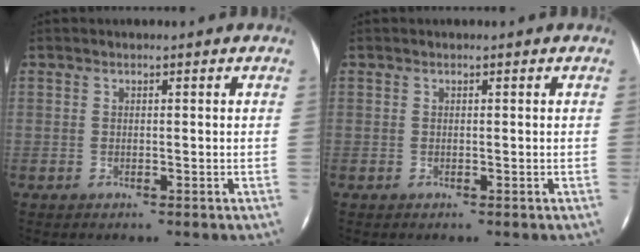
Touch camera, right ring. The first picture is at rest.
{"total": 0.0}